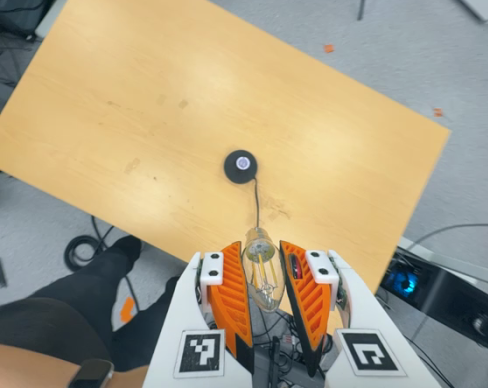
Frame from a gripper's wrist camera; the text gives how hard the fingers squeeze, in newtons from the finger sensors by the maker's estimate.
{"total": 12.7, "left": 13.3, "right": 12.0}